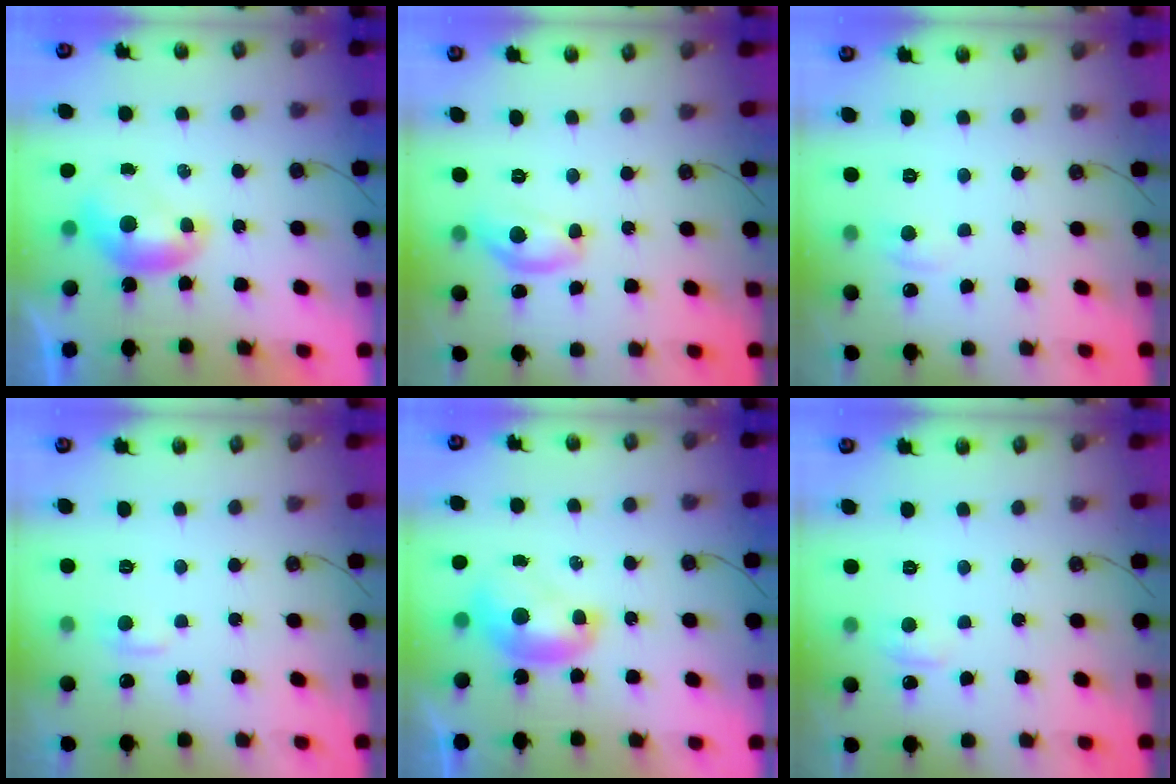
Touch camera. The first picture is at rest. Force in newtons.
{"total": 7.2, "press": 7.2, "slide": 0.4}
{"total": 0.9, "press": 0.7, "slide": 0.6}
{"total": 1.9, "press": 1.8, "slide": 0.6}
{"total": 1.7, "press": 1.7, "slide": 0.2}
{"total": 0.9, "press": 0.3, "slide": 0.8}